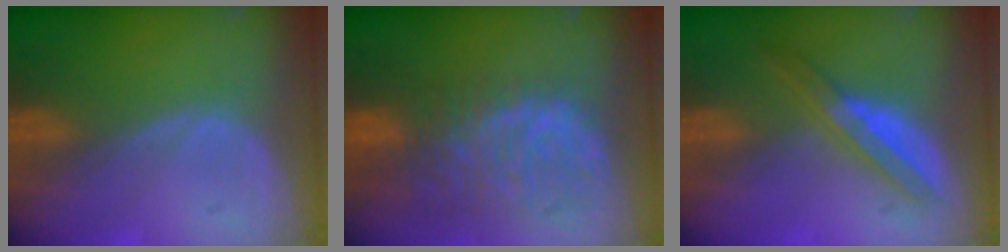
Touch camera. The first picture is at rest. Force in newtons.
{"total": 11.7, "press": 9.8, "slide": 6.4}
{"total": 5.0, "press": 4.8, "slide": 1.4}